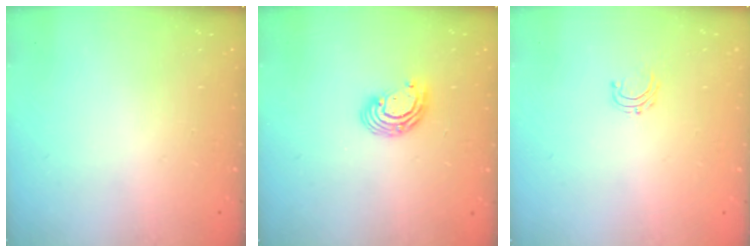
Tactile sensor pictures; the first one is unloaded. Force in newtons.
{"total": 7.2, "press": 7.2, "slide": 1.0}
{"total": 3.7, "press": 3.7, "slide": 0.3}